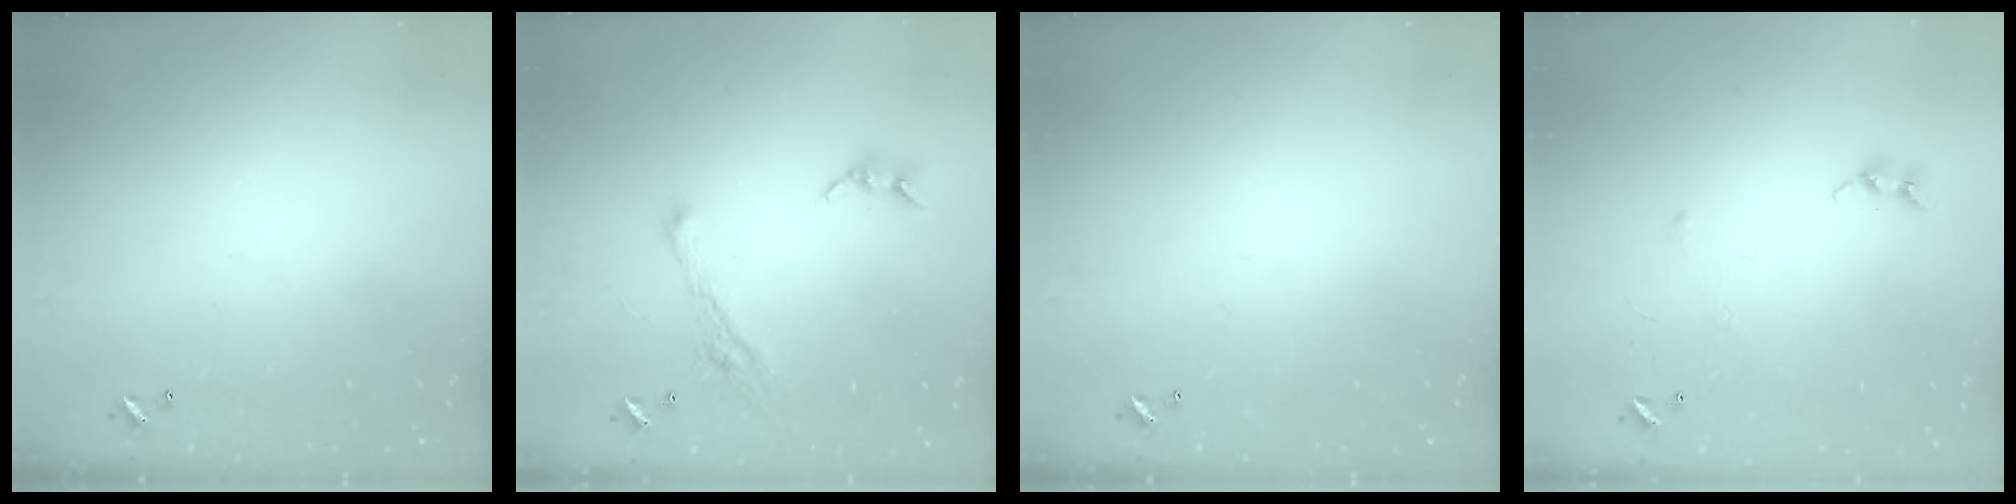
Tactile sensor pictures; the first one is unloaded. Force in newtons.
{"total": 5.8, "press": 5.8, "slide": 0.9}
{"total": 0.0}
{"total": 6.2, "press": 6.2, "slide": 0.4}